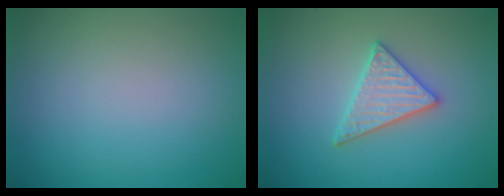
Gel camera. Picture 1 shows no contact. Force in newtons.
{"total": 2.9, "press": 2.8, "slide": 0.5}